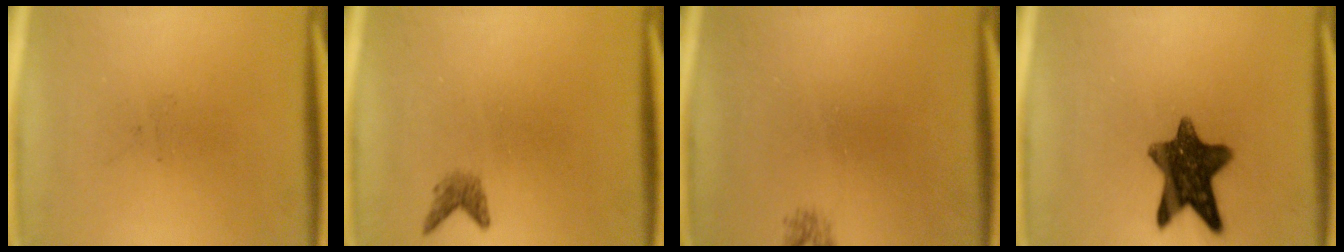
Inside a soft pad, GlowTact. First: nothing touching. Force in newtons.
{"total": 1.5}
{"total": 0.9}
{"total": 11.4}